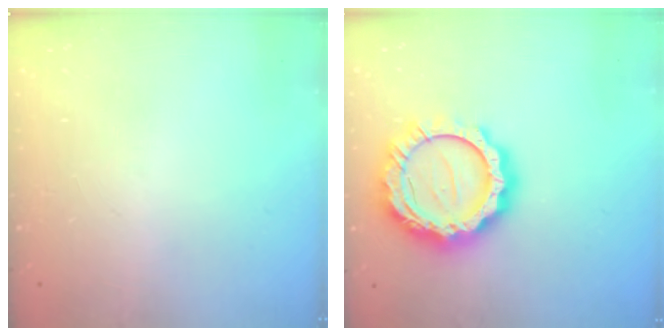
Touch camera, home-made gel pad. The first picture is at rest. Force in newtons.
{"total": 18.4, "press": 18.4, "slide": 1.5}